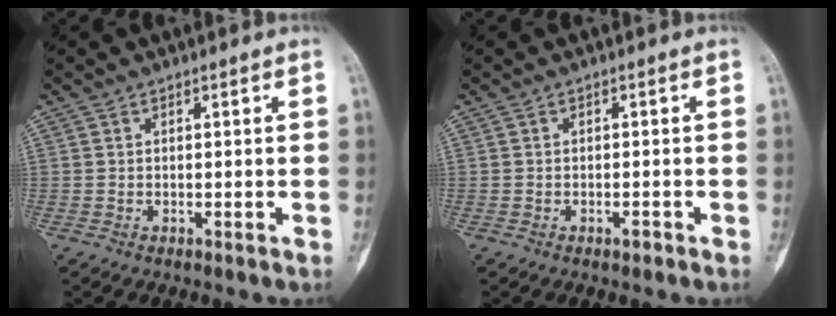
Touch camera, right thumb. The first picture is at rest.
{"total": 1.2, "force": [-0.8, 0.5, 0.8], "torque": [-0.009, 0.004, -0.013]}